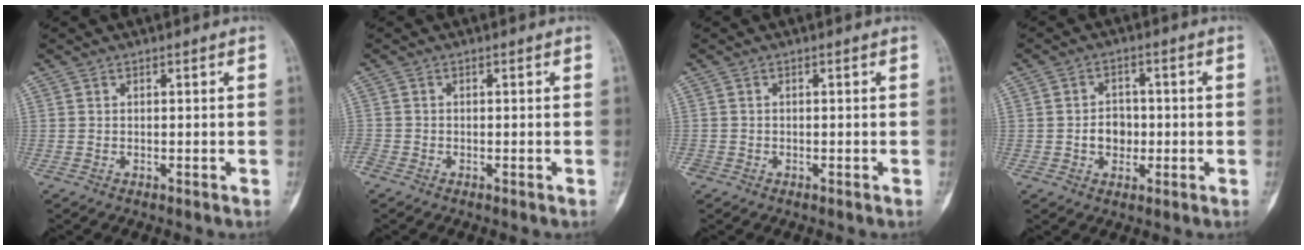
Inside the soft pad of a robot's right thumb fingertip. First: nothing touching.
{"total": 1.5, "force": [-1.0, 0.7, 0.8], "torque": [-0.027, -0.005, -0.027]}
{"total": 0.8, "force": [-0.5, 0.6, 0.0], "torque": [0.002, 0.003, -0.012]}
{"total": 4.9, "force": [-0.8, 4.0, 2.8], "torque": [-0.020, 0.010, -0.014]}